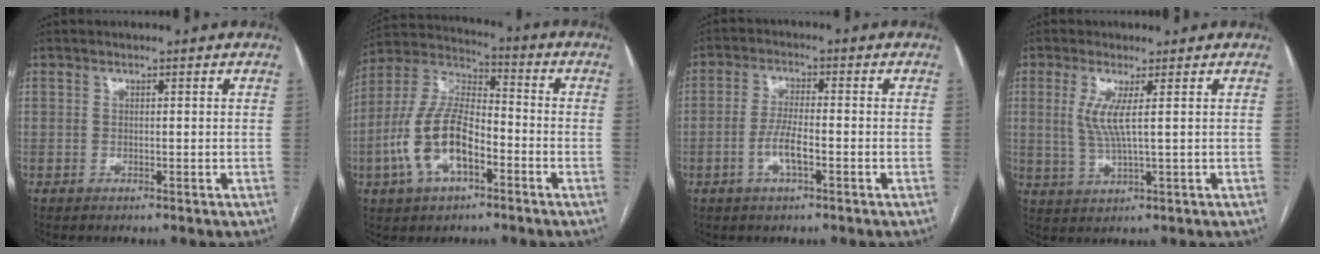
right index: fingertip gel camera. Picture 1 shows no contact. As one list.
[{"total": 13.6, "force": [-4.7, 6.1, 11.2], "torque": [-0.247, 0.017, -0.089]}, {"total": 4.9, "force": [-1.7, 1.0, 4.4], "torque": [-0.088, 0.003, -0.034]}, {"total": 4.7, "force": [1.2, 0.0, 4.5], "torque": [-0.103, -0.002, 0.029]}]